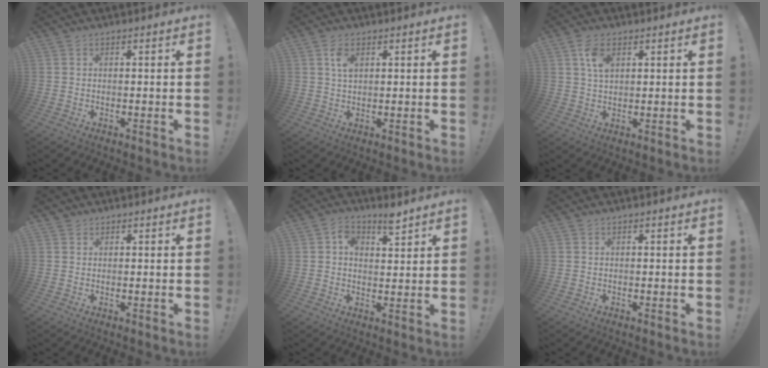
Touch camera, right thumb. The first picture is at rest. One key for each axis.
{"total": 4.1, "fx": 1.8, "fy": 2.1, "fz": 3.0, "tx": -0.048, "ty": -0.004, "tz": 0.029}
{"total": 5.7, "fx": 2.5, "fy": 3.2, "fz": 4.0, "tx": -0.058, "ty": -0.006, "tz": 0.043}
{"total": 1.2, "fx": 0.8, "fy": 0.9, "fz": 0.0, "tx": 0.001, "ty": 0.002, "tz": 0.017}
{"total": 5.4, "fx": 3.4, "fy": 3.1, "fz": 2.8, "tx": -0.024, "ty": -0.022, "tz": 0.056}
{"total": 0.0}